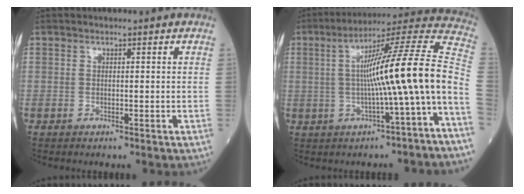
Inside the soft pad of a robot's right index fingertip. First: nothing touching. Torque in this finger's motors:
{"motor_torque": [1.55, -0.59, 0.83, 0.21]}